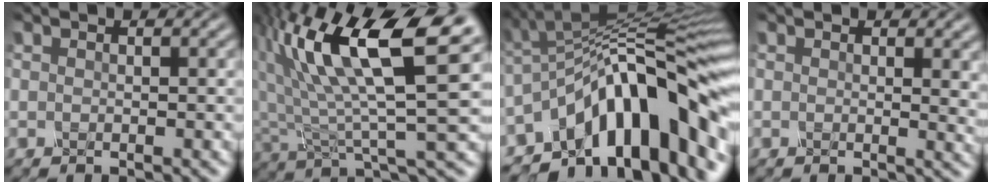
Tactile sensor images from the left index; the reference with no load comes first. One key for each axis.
{"total": 13.3, "fx": 5.6, "fy": 4.0, "fz": 11.4, "tx": -0.230, "ty": 0.020, "tz": 0.113}
{"total": 14.0, "fx": -6.4, "fy": 5.1, "fz": 11.4, "tx": -0.145, "ty": 0.040, "tz": -0.102}
{"total": 2.7, "fx": 0.9, "fy": 1.0, "fz": 2.4, "tx": -0.017, "ty": 0.006, "tz": 0.017}